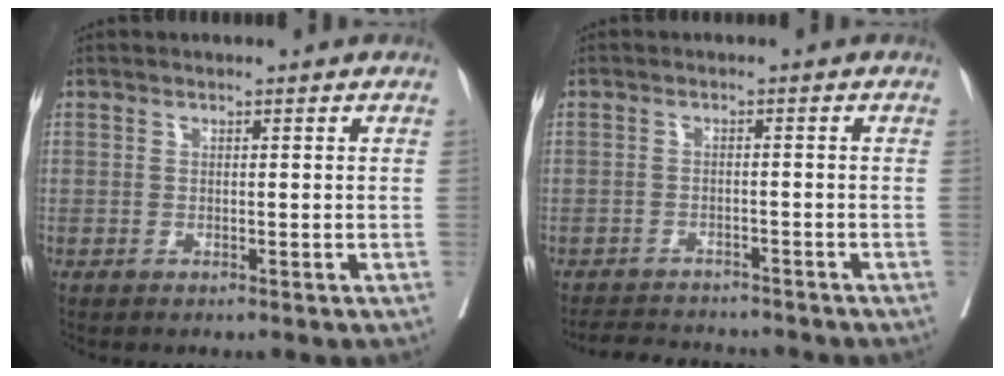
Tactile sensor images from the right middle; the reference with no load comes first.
{"total": 7.0, "force": [-6.6, 1.8, 1.3], "torque": [-0.015, -0.001, -0.094]}